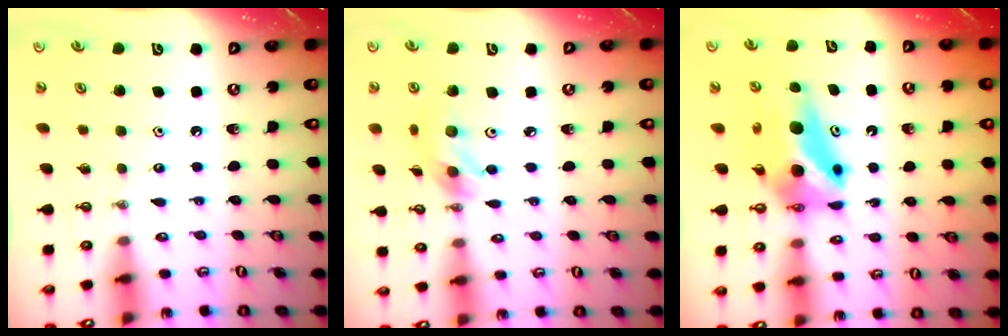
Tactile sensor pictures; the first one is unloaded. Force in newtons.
{"total": 9.8, "press": 9.8, "slide": 0.8}
{"total": 8.0, "press": 6.1, "slide": 5.2}